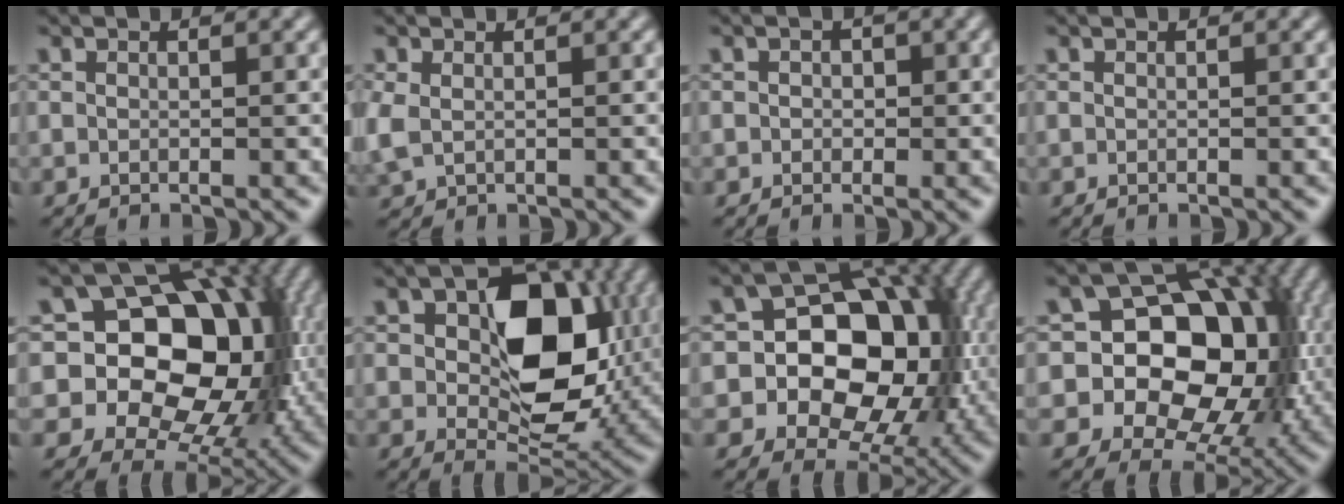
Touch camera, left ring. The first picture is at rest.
{"total": 2.2, "force": [-0.5, 1.7, 1.4], "torque": [-0.050, -0.001, 0.004]}
{"total": 1.0, "force": [-0.3, 0.8, 0.4], "torque": [-0.007, 0.015, -0.005]}
{"total": 0.0}
{"total": 15.6, "force": [0.7, 12.1, 9.8], "torque": [-0.114, 0.014, 0.006]}
{"total": 11.5, "force": [1.7, 7.1, 8.9], "torque": [-0.137, 0.001, 0.043]}
{"total": 12.7, "force": [-1.1, 9.5, 8.3], "torque": [-0.092, 0.011, -0.028]}
{"total": 13.8, "force": [-0.5, 10.7, 8.8], "torque": [-0.097, 0.011, -0.018]}